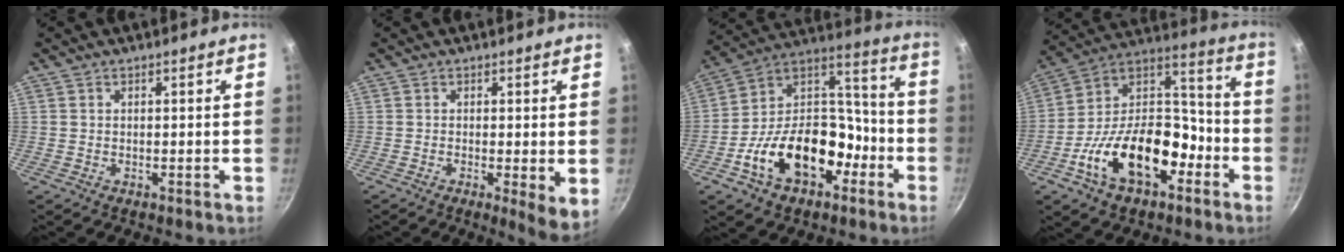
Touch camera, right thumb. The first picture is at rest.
{"total": 4.3, "force": [-0.5, 0.4, 4.3], "torque": [-0.053, -0.021, -0.005]}
{"total": 20.6, "force": [-8.9, 13.2, 13.1], "torque": [-0.180, 0.082, -0.149]}
{"total": 20.9, "force": [-9.1, 11.9, 14.6], "torque": [-0.210, 0.073, -0.161]}